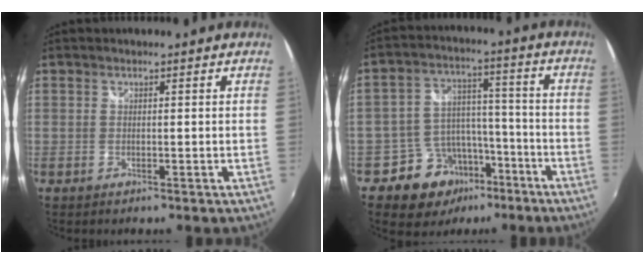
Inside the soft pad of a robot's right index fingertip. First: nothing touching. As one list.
[{"total": 11.3, "force": [-7.4, 8.0, 2.9], "torque": [-0.058, 0.041, -0.108]}]